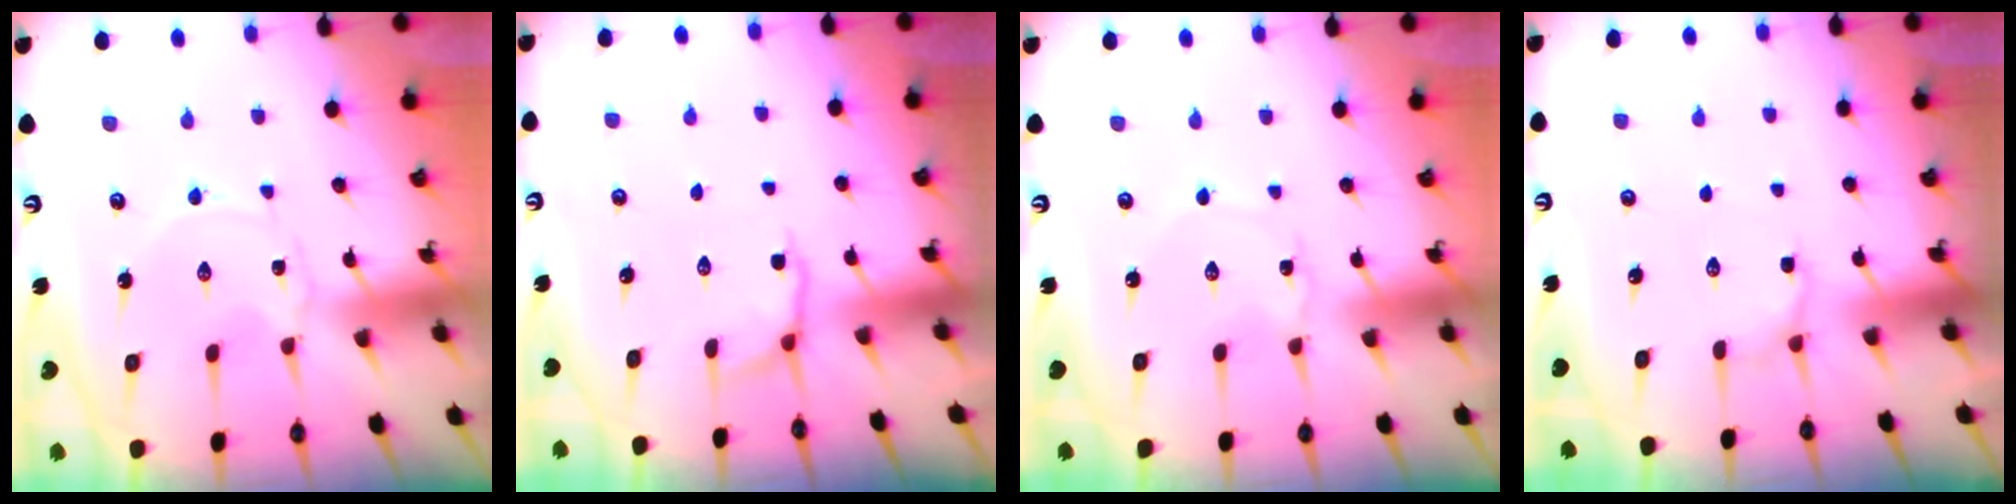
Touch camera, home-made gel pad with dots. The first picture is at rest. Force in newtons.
{"total": 4.1, "press": 3.5, "slide": 2.1}
{"total": 1.4, "press": 1.4, "slide": 0.1}
{"total": 6.0, "press": 5.8, "slide": 1.8}